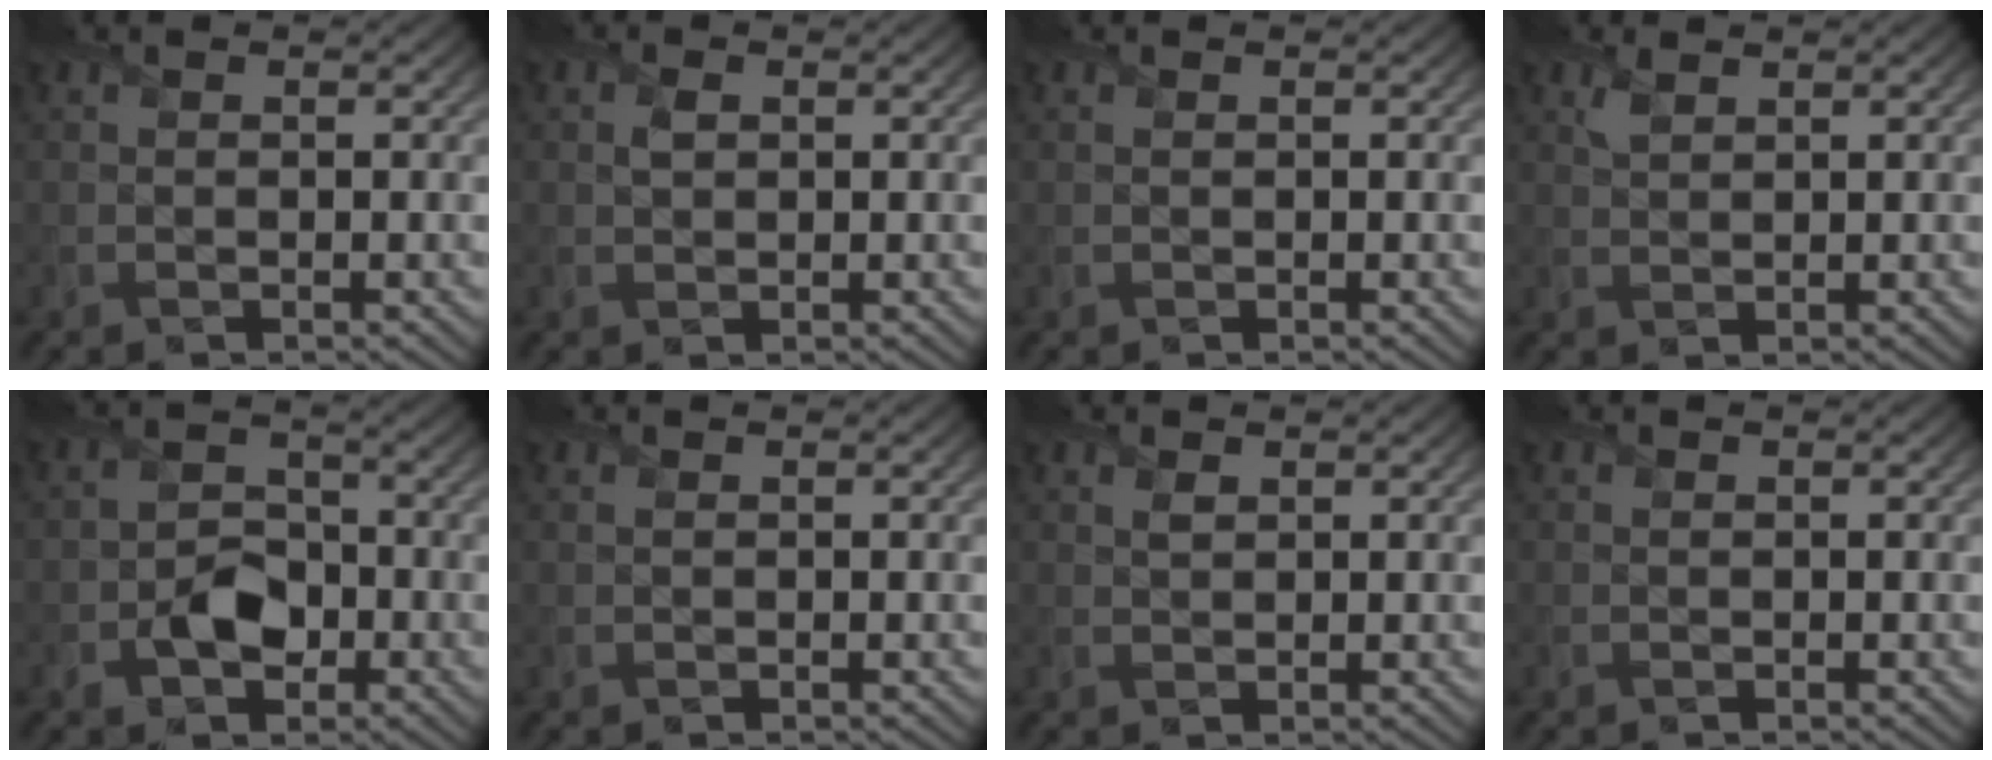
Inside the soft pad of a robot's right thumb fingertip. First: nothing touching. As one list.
[{"total": 1.1, "force": [0.3, 0.8, 0.7], "torque": [-0.018, -0.001, 0.006]}, {"total": 0.0}, {"total": 1.3, "force": [1.0, 0.6, 0.7], "torque": [-0.021, -0.001, 0.021]}, {"total": 4.2, "force": [-1.8, 3.1, 2.3], "torque": [-0.040, 0.000, -0.036]}, {"total": 0.0}, {"total": 0.9, "force": [0.6, 0.5, 0.4], "torque": [-0.011, -0.002, 0.011]}, {"total": 0.0}]